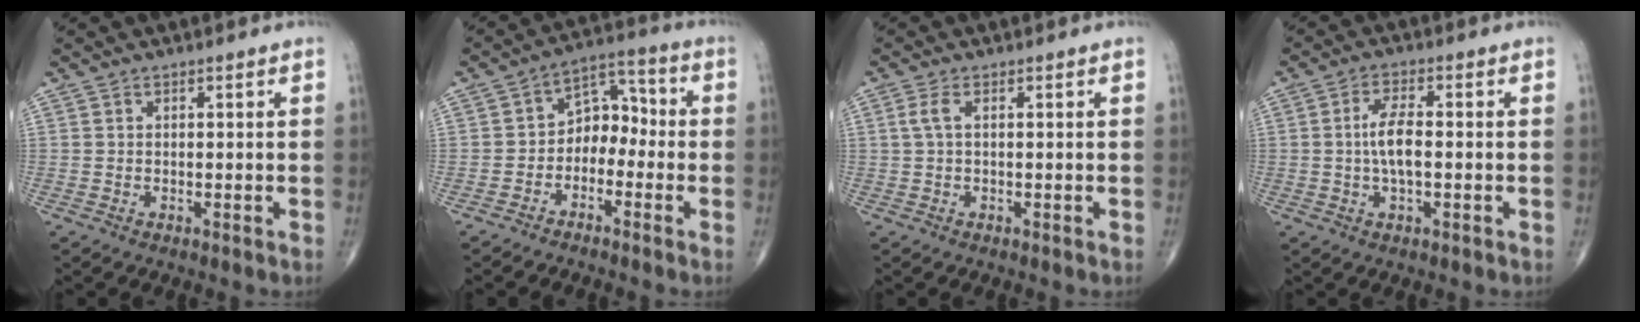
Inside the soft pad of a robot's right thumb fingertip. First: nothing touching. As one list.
[{"total": 7.5, "force": [-2.2, 5.4, 4.8], "torque": [-0.046, 0.045, -0.052]}, {"total": 1.4, "force": [0.4, 0.6, 1.2], "torque": [-0.033, 0.007, 0.010]}, {"total": 5.8, "force": [-0.3, 2.1, 5.4], "torque": [-0.114, 0.007, -0.011]}]